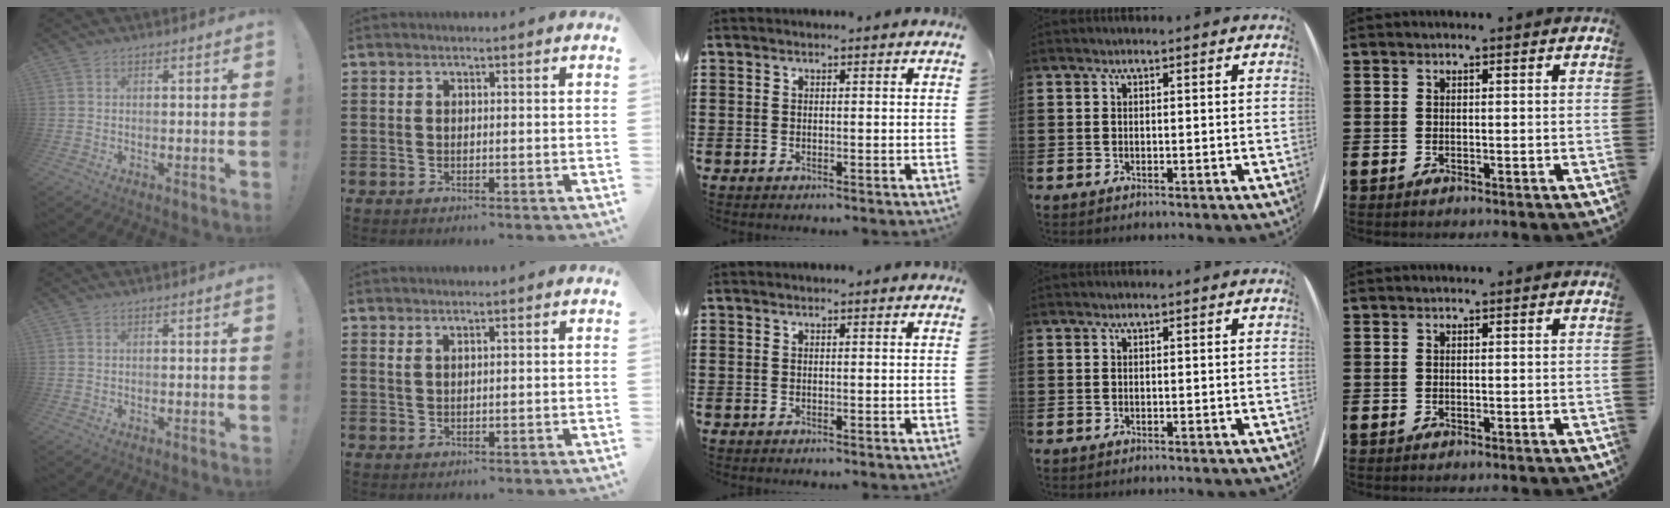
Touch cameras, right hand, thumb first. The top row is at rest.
{"index": {"total": 1.1, "force": [0.9, 0.4, 0.5], "torque": [-0.013, 0.002, 0.017]}}